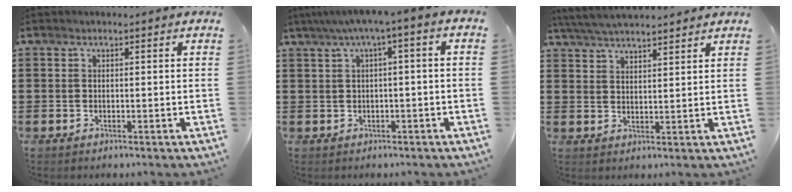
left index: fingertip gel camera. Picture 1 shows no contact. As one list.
[{"total": 3.1, "force": [-0.7, 0.2, 3.0], "torque": [-0.056, 0.001, -0.018]}, {"total": 4.5, "force": [4.3, 0.2, 1.3], "torque": [-0.039, -0.011, 0.079]}]